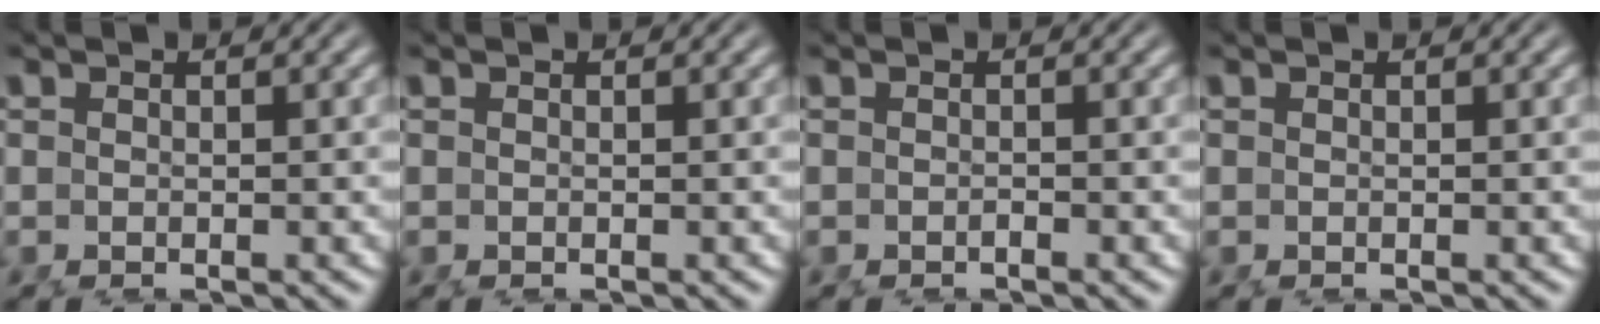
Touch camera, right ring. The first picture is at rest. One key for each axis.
{"total": 0.0}
{"total": 0.6, "fx": -0.5, "fy": -0.3, "fz": 0.0, "tx": -0.002, "ty": -0.004, "tz": -0.006}
{"total": 0.0}